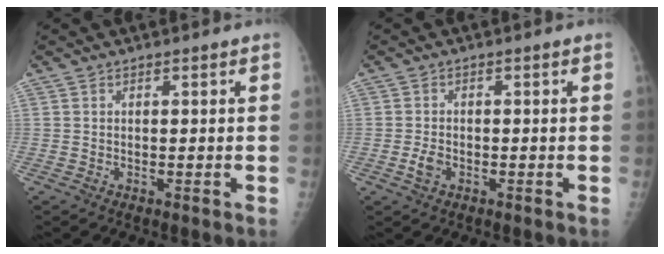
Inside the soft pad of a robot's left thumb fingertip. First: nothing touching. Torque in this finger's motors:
{"motor_torque": [-0.46, -0.08, 0.08, 0.00, 0.00]}